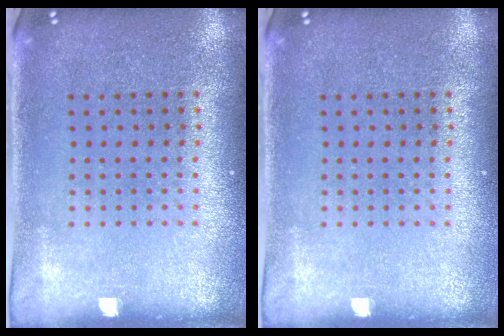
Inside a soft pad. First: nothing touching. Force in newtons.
{"total": 0.0}